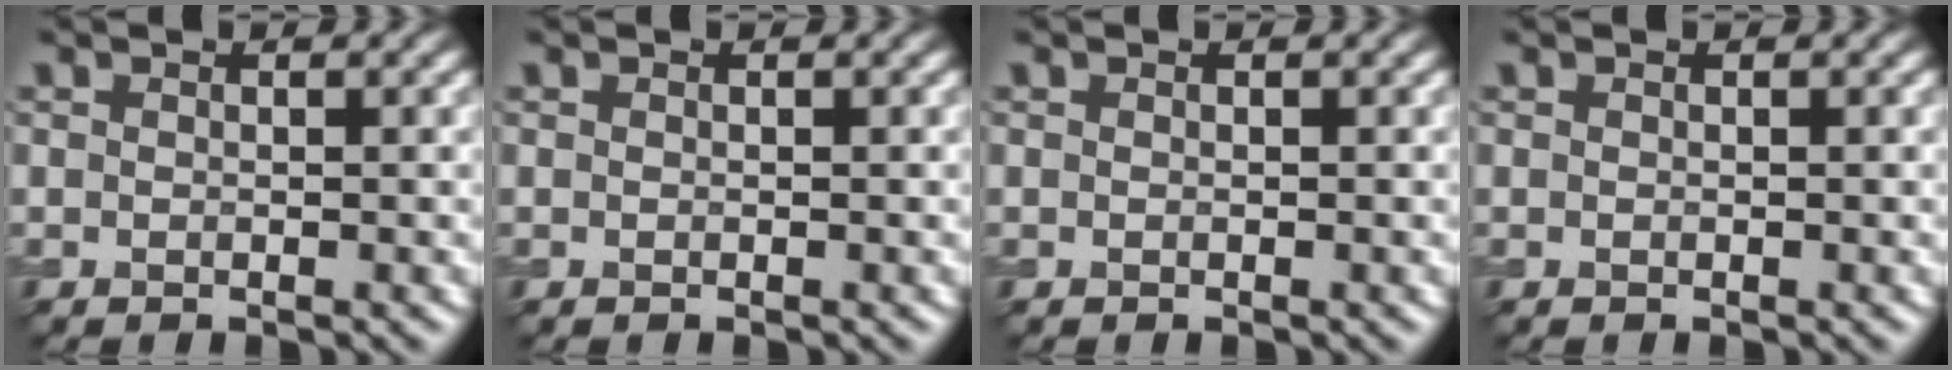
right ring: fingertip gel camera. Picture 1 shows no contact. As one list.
[{"total": 0.0}, {"total": 0.0}, {"total": 0.0}]